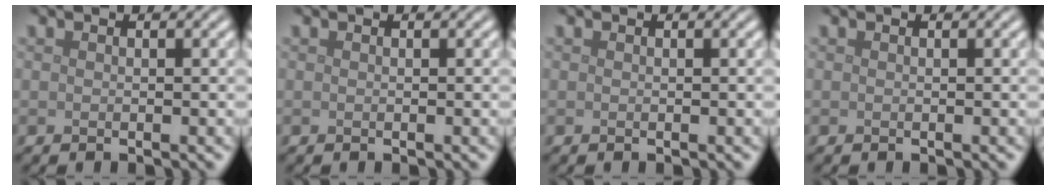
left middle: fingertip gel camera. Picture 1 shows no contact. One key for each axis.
{"total": 0.0}
{"total": 0.0}
{"total": 0.0}